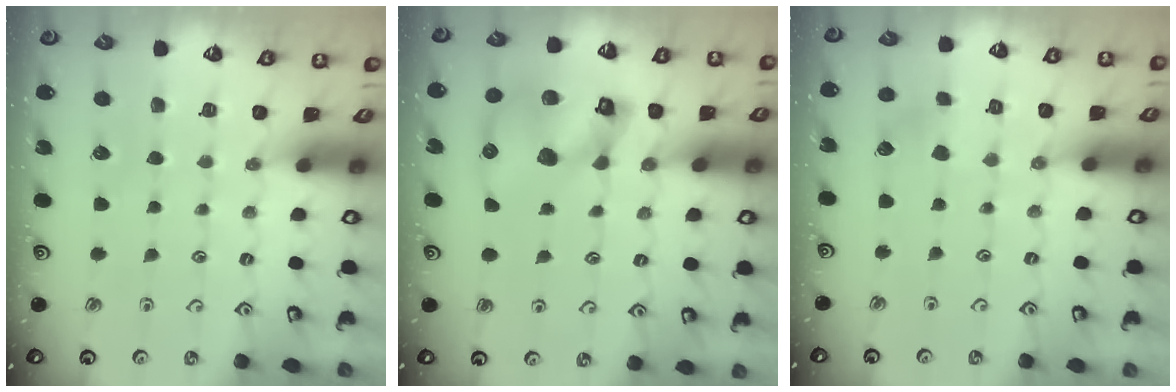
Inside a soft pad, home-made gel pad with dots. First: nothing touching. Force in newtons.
{"total": 14.0, "press": 13.9, "slide": 2.0}
{"total": 2.7, "press": 2.6, "slide": 0.5}